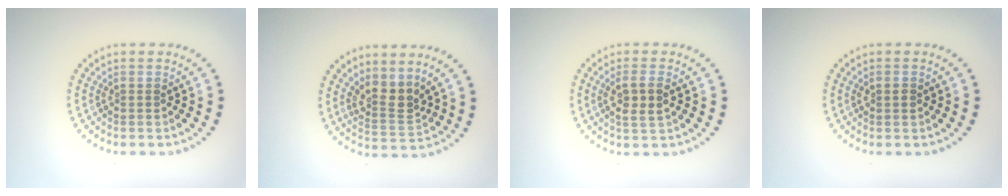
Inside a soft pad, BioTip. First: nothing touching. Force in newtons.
{"total": 2.9, "press": 2.3, "slide": 1.6}
{"total": 2.6, "press": 2.4, "slide": 0.9}
{"total": 1.2, "press": 1.2, "slide": 0.1}